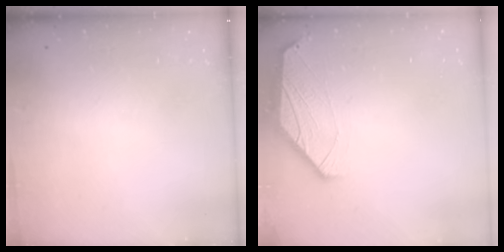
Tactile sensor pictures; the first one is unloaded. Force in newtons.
{"total": 0.6, "press": 0.6, "slide": 0.2}